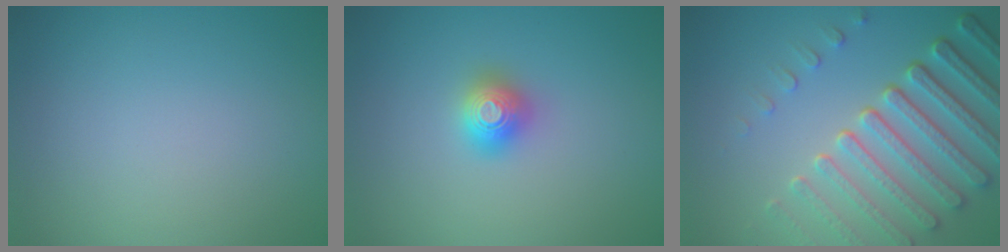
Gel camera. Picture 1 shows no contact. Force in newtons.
{"total": 2.0, "press": 2.0, "slide": 0.1}
{"total": 7.8, "press": 5.8, "slide": 5.3}